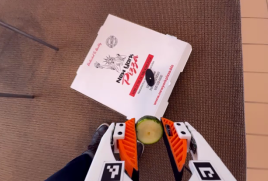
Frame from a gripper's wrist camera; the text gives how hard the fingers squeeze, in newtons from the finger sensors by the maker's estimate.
{"total": 7.2, "left": 7.1, "right": 7.3}